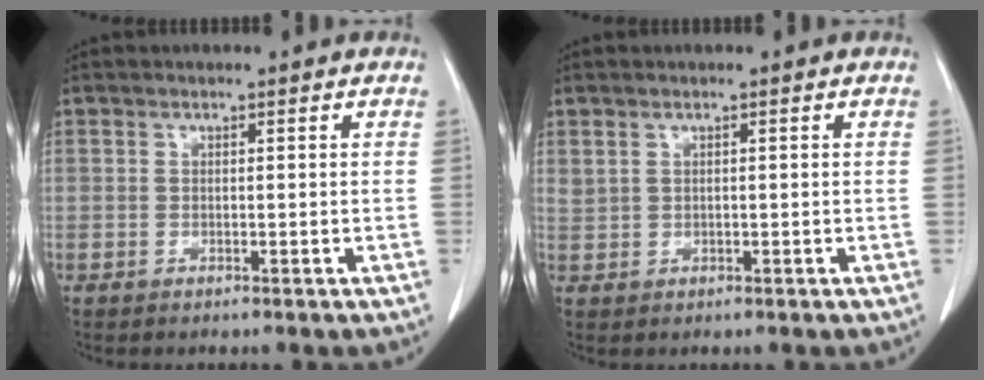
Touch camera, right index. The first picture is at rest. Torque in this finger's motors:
{"motor_torque": [-0.06, 0.10, -0.01, 0.01]}